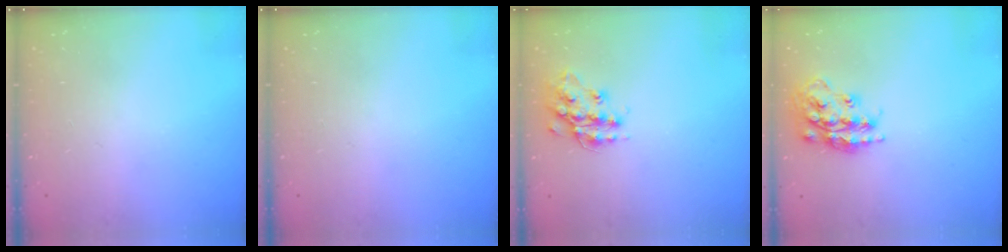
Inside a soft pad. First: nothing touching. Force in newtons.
{"total": 0.0}
{"total": 14.4, "press": 14.4, "slide": 0.7}
{"total": 17.1, "press": 17.1, "slide": 1.0}